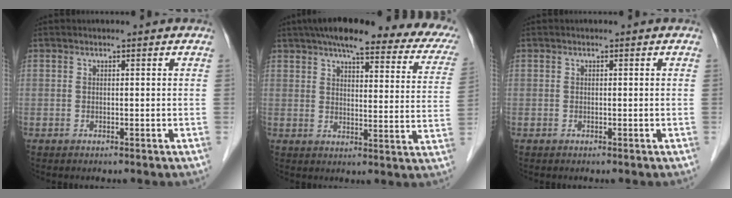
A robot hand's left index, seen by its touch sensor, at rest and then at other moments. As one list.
[{"total": 23.9, "force": [18.5, 5.3, 14.1], "torque": [-0.182, 0.030, 0.211]}, {"total": 0.0}]